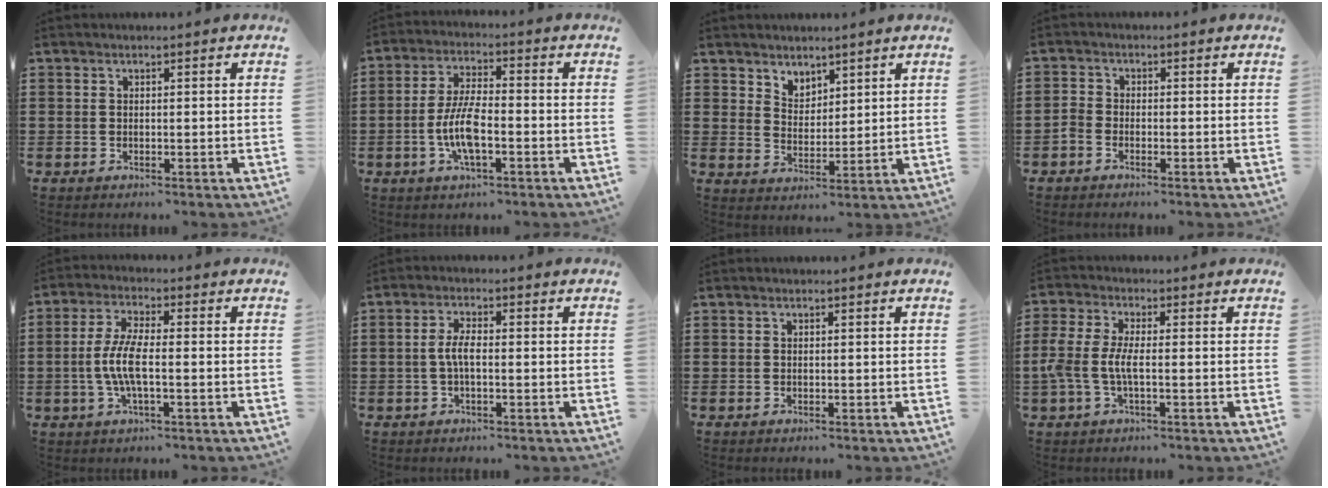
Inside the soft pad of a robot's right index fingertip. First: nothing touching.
{"total": 7.6, "force": [-2.1, 2.4, 6.9], "torque": [-0.158, -0.010, -0.046]}
{"total": 3.8, "force": [3.2, 2.0, -0.2], "torque": [-0.009, 0.000, 0.061]}
{"total": 1.7, "force": [-1.3, 0.9, 0.7], "torque": [-0.023, 0.001, -0.029]}
{"total": 6.3, "force": [-1.3, 1.8, 6.0], "torque": [-0.140, -0.009, -0.033]}
{"total": 3.5, "force": [-0.5, 1.1, 3.3], "torque": [-0.074, -0.001, -0.016]}
{"total": 0.0}
{"total": 4.7, "force": [-1.3, 1.5, 4.2], "torque": [-0.110, -0.008, -0.034]}